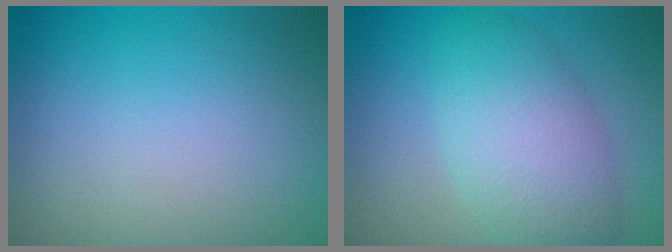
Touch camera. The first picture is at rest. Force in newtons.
{"total": 5.9, "press": 5.9, "slide": 0.6}